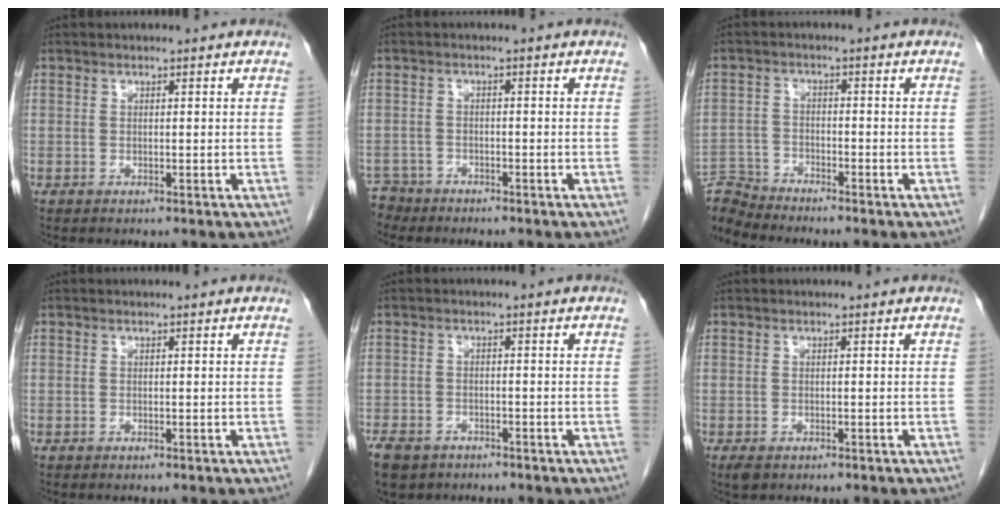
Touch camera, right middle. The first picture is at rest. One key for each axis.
{"total": 3.2, "fx": -2.9, "fy": 1.2, "fz": -0.8, "tx": 0.016, "ty": -0.001, "tz": -0.053}
{"total": 5.0, "fx": -4.9, "fy": -0.6, "fz": -1.0, "tx": 0.023, "ty": -0.003, "tz": -0.092}
{"total": 0.0}
{"total": 7.7, "fx": -5.5, "fy": 4.6, "fz": 2.9, "tx": -0.063, "ty": -0.005, "tz": -0.084}
{"total": 1.5, "fx": -0.9, "fy": 0.8, "fz": 0.9, "tx": -0.018, "ty": -0.002, "tz": -0.007}